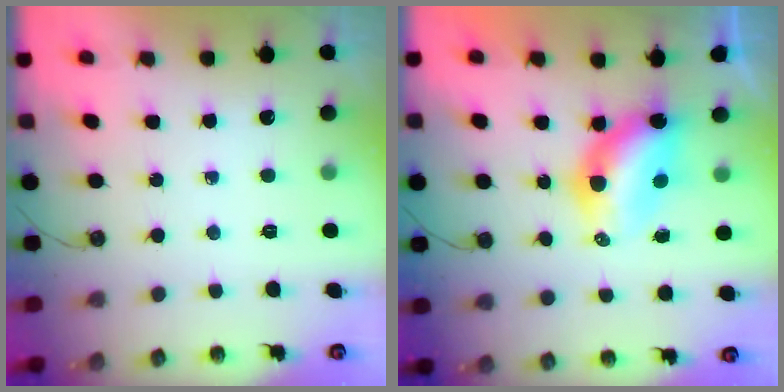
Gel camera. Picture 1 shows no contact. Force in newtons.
{"total": 7.2, "press": 7.2, "slide": 0.5}